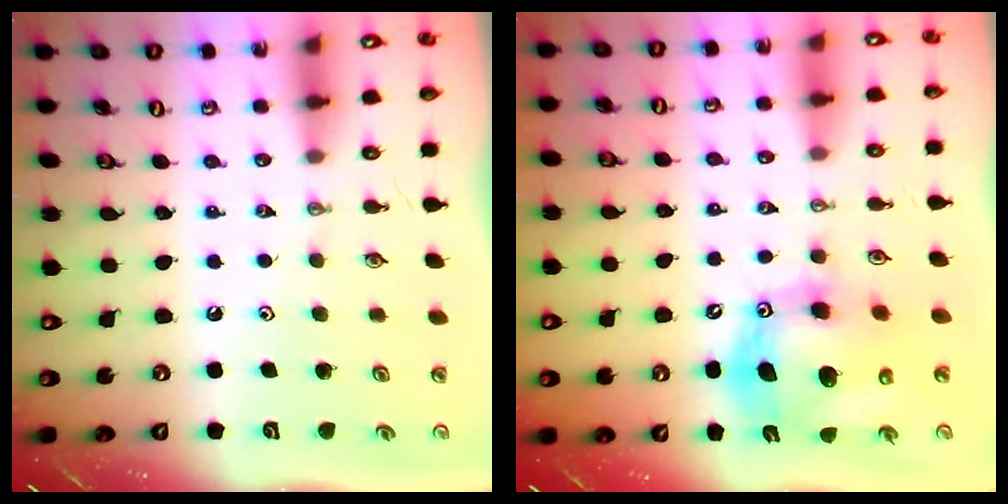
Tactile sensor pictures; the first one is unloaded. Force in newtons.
{"total": 15.2, "press": 15.0, "slide": 2.6}